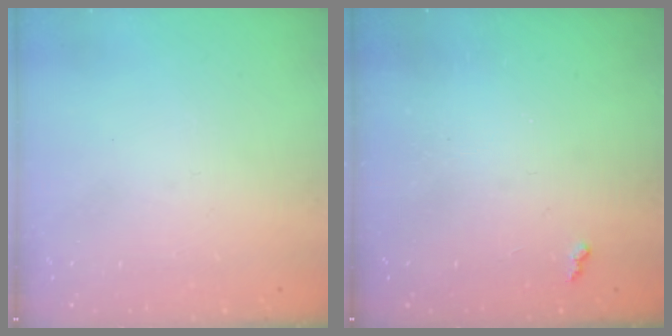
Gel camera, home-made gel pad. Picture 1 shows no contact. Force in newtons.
{"total": 2.7, "press": 2.7, "slide": 0.5}